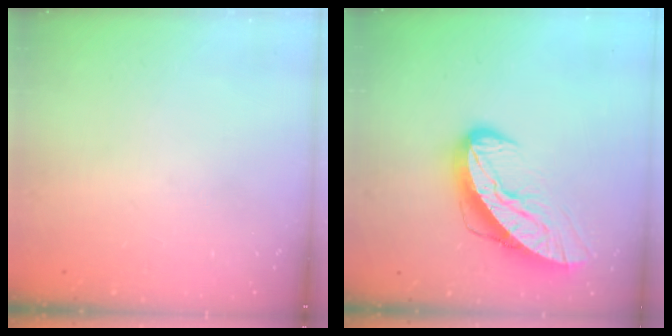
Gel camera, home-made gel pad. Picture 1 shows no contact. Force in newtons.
{"total": 10.6, "press": 10.6, "slide": 0.9}